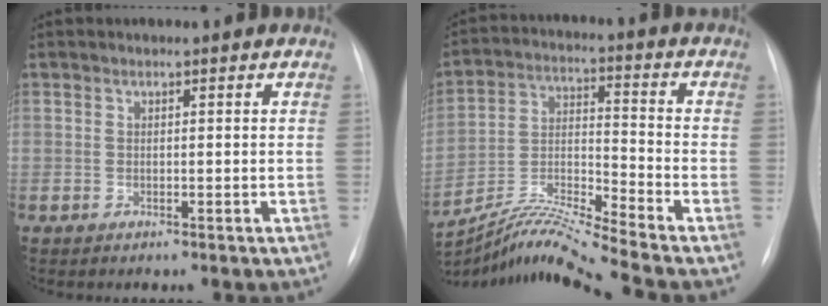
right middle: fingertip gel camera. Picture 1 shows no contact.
{"total": 12.1, "force": [-11.1, -2.8, 3.9], "torque": [-0.082, 0.000, -0.207]}